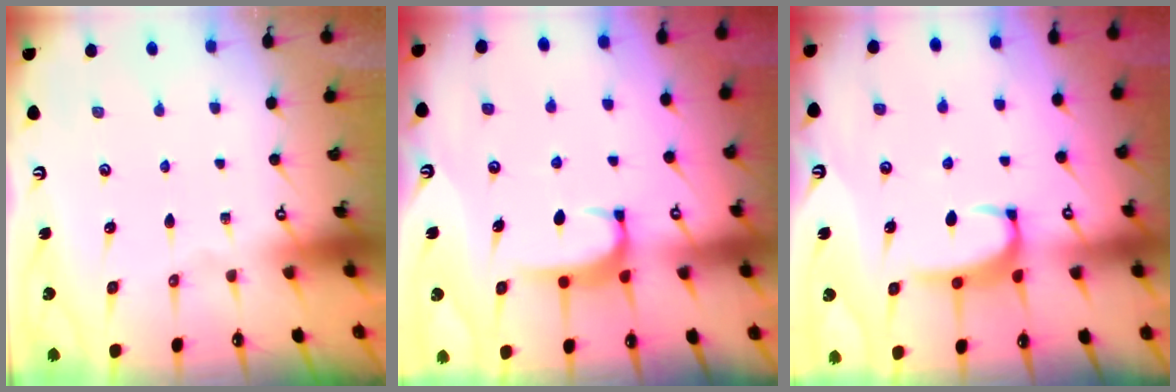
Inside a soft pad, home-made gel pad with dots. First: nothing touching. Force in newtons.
{"total": 1.8, "press": 1.7, "slide": 0.4}
{"total": 2.3, "press": 2.2, "slide": 0.8}